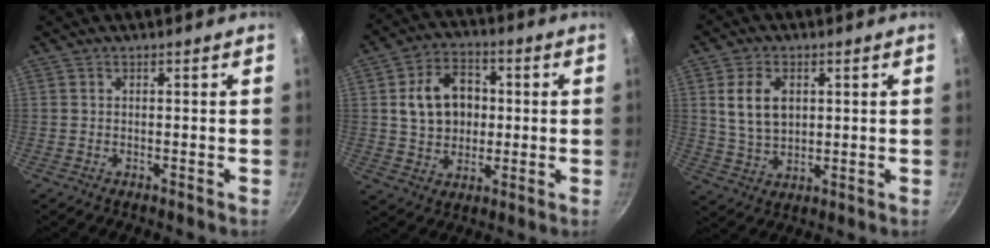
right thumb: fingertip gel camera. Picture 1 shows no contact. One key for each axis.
{"total": 12.3, "fx": 1.6, "fy": 9.4, "fz": 7.8, "tx": -0.100, "ty": 0.009, "tz": 0.028}
{"total": 8.6, "fx": 2.3, "fy": 5.7, "fz": 6.1, "tx": -0.100, "ty": -0.009, "tz": 0.051}